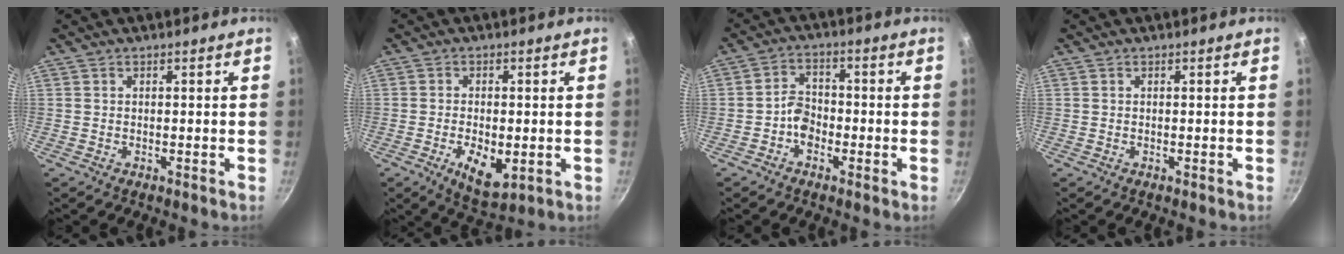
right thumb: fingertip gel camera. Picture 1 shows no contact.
{"total": 7.7, "force": [-2.0, 3.8, 6.4], "torque": [-0.097, -0.002, -0.021]}
{"total": 4.3, "force": [-1.9, 3.1, 2.3], "torque": [-0.018, 0.025, -0.039]}
{"total": 0.0}